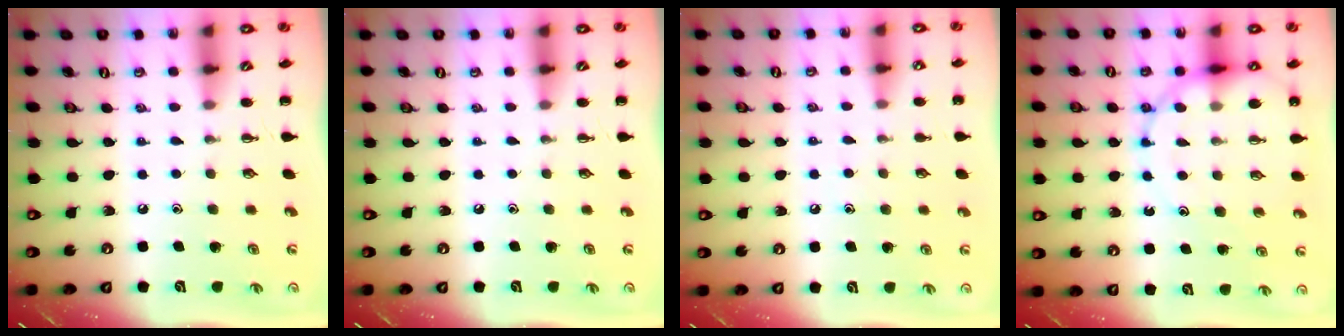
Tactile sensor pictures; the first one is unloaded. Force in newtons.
{"total": 0.0}
{"total": 5.1, "press": 4.9, "slide": 1.4}
{"total": 15.0, "press": 14.3, "slide": 4.5}